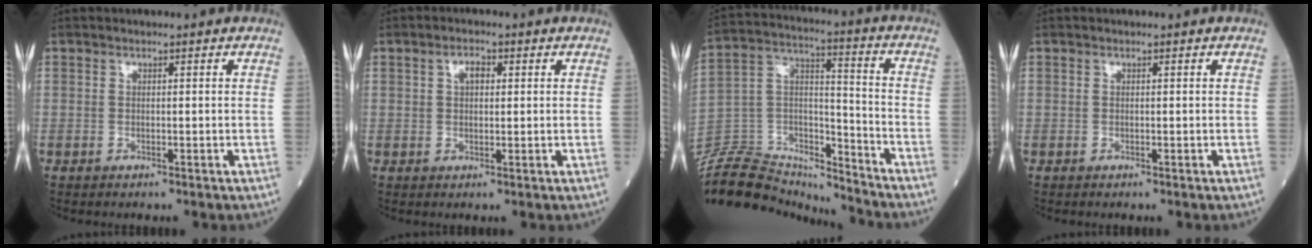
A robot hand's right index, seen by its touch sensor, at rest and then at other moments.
{"total": 2.5, "force": [0.8, 1.3, 1.9], "torque": [-0.034, 0.006, 0.012]}
{"total": 20.2, "force": [-19.3, 4.2, 4.2], "torque": [-0.088, 0.039, -0.324]}
{"total": 0.0}